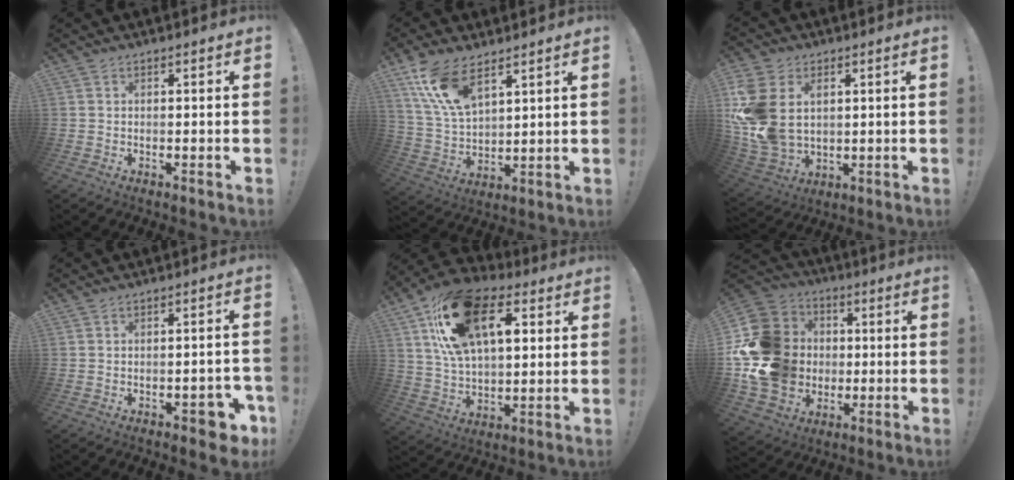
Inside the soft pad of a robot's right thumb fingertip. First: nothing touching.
{"total": 13.5, "force": [8.7, 5.9, 8.4], "torque": [-0.173, -0.039, 0.165]}
{"total": 15.6, "force": [3.5, 11.7, 9.8], "torque": [-0.205, -0.017, 0.068]}
{"total": 6.0, "force": [-3.5, 2.5, 4.2], "torque": [-0.048, 0.019, -0.054]}
{"total": 22.8, "force": [8.9, 13.4, 16.1], "torque": [-0.260, -0.021, 0.161]}
{"total": 21.7, "force": [-0.5, 18.8, 10.9], "torque": [-0.209, 0.013, 0.025]}